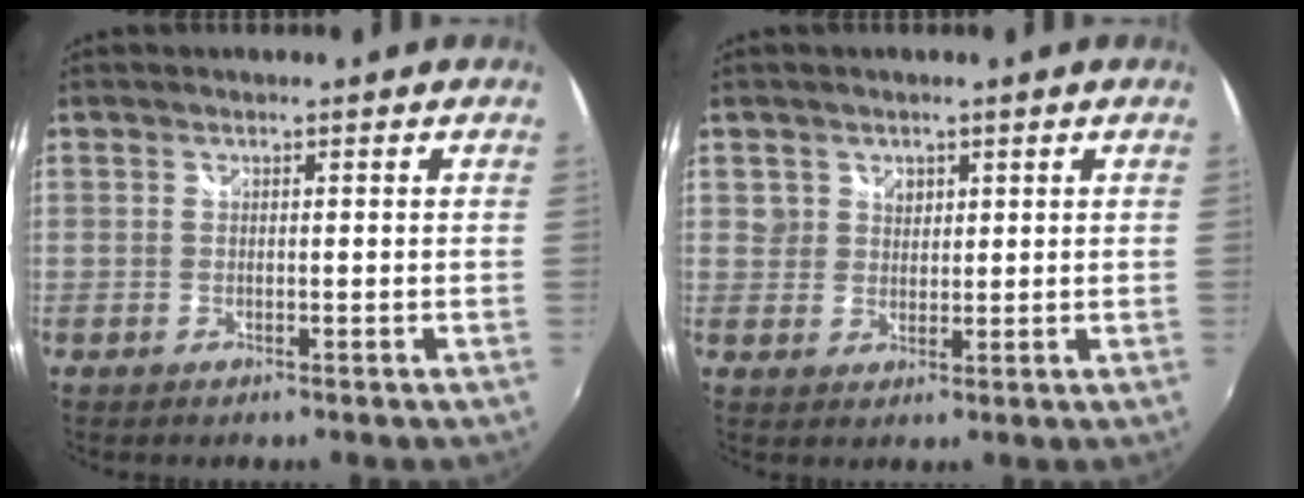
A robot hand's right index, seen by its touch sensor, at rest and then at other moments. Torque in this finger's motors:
{"motor_torque": [-0.01, 0.02, 0.01, 0.02]}